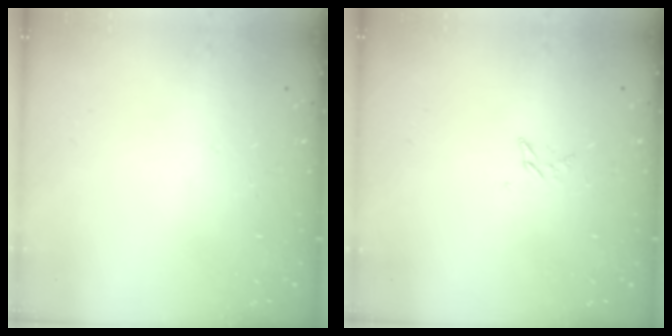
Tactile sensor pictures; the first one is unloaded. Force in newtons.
{"total": 3.5, "press": 3.5, "slide": 0.4}